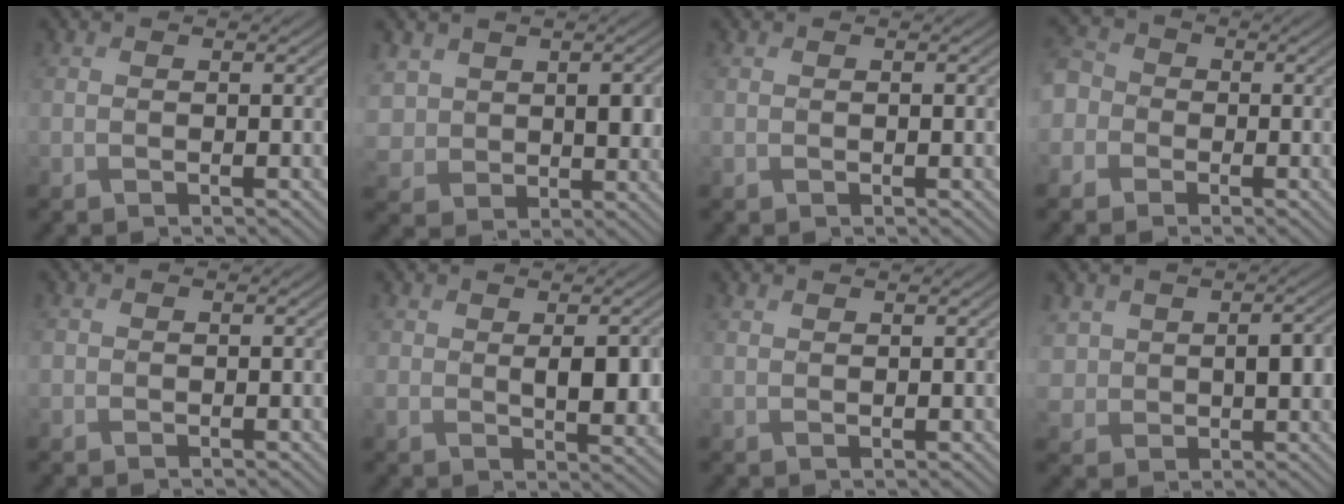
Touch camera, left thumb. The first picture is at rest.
{"total": 6.8, "force": [2.2, 5.3, 3.6], "torque": [-0.097, -0.010, 0.043]}
{"total": 0.6, "force": [0.1, 0.4, 0.5], "torque": [-0.006, -0.002, 0.004]}
{"total": 5.6, "force": [-1.4, 5.2, 1.6], "torque": [-0.062, 0.003, -0.057]}
{"total": 0.7, "force": [0.0, 0.7, 0.1], "torque": [-0.002, -0.003, -0.003]}
{"total": 5.5, "force": [0.9, 2.8, 4.7], "torque": [-0.086, -0.011, 0.025]}
{"total": 1.0, "force": [0.9, 0.2, 0.4], "torque": [-0.015, 0.000, 0.022]}
{"total": 5.9, "force": [1.4, 4.6, 3.4], "torque": [-0.072, -0.011, 0.025]}